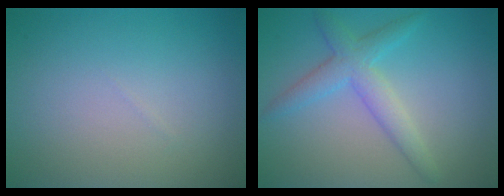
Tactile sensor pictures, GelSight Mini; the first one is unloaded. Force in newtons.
{"total": 3.4, "press": 3.4, "slide": 0.1}